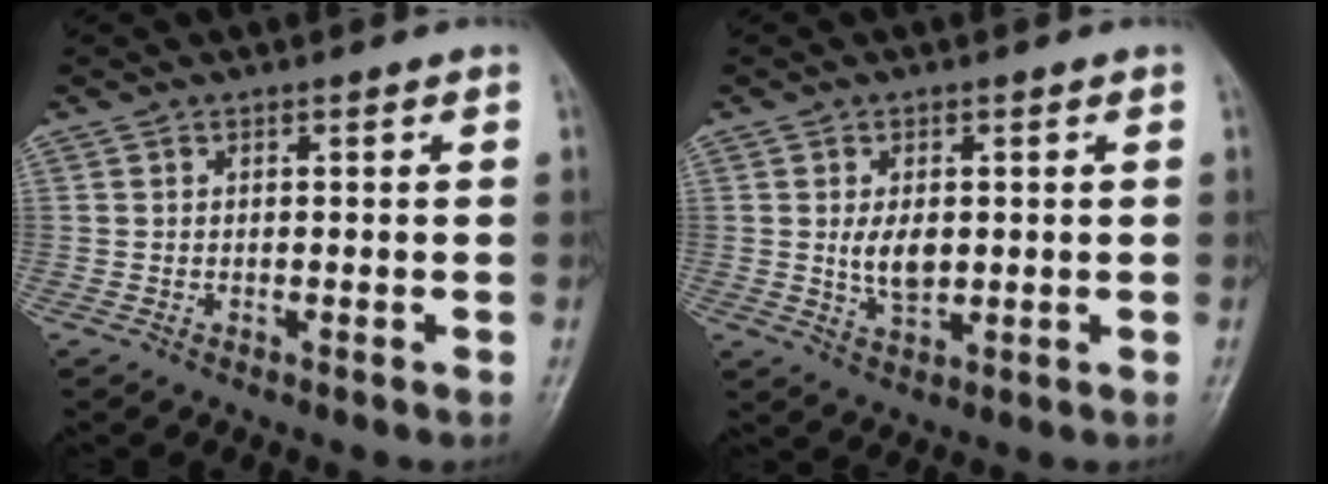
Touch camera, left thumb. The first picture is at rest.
{"total": 4.7, "force": [0.5, 2.8, 3.8], "torque": [-0.061, -0.010, 0.013]}